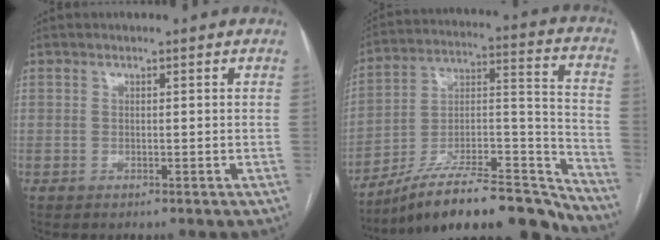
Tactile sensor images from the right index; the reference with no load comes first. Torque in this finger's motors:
{"motor_torque": [0.88, -1.26, 0.56, 0.16]}